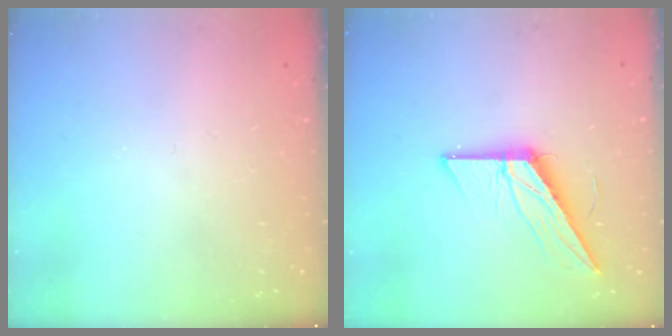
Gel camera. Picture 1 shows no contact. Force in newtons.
{"total": 12.7, "press": 12.7, "slide": 0.6}